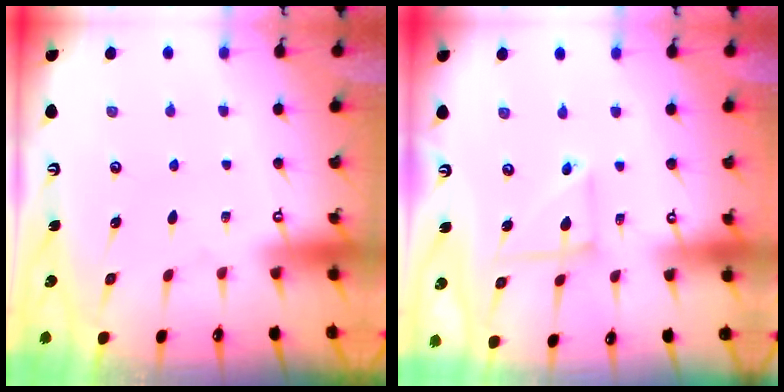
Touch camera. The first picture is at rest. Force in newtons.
{"total": 5.3, "press": 5.3, "slide": 0.5}